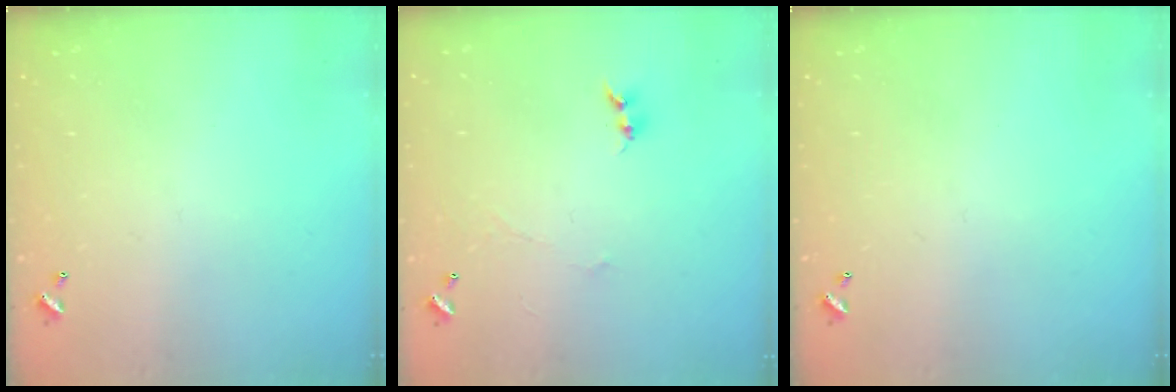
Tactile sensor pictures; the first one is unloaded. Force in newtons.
{"total": 0.6, "press": 0.3, "slide": 0.5}
{"total": 0.0}